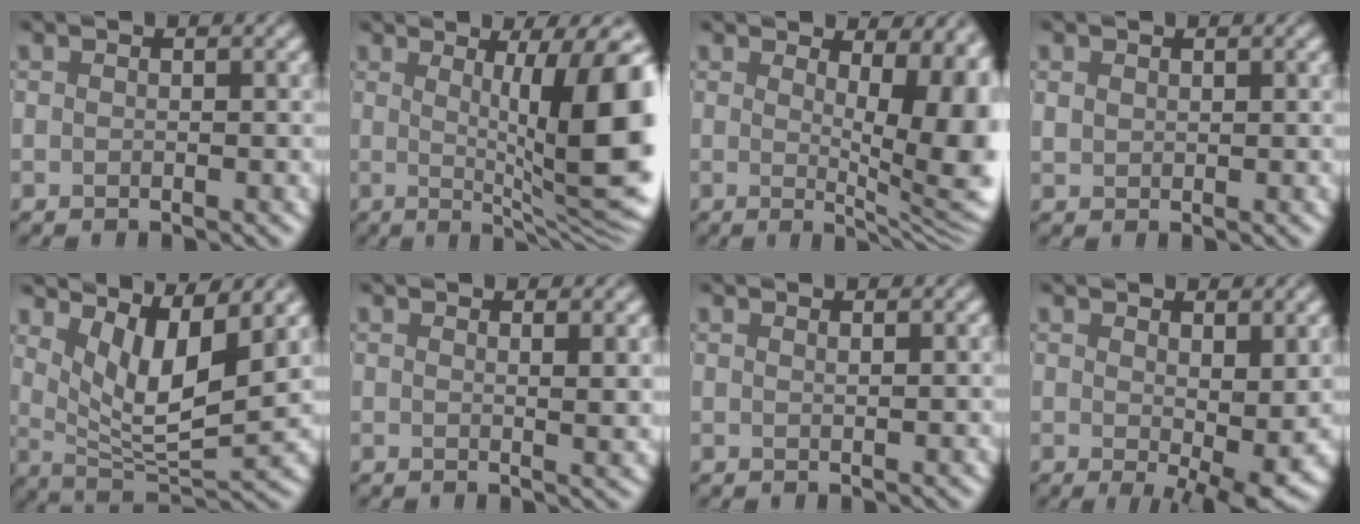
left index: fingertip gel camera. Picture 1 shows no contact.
{"total": 10.8, "force": [1.0, 2.3, 10.5], "torque": [-0.131, -0.006, 0.015]}
{"total": 11.9, "force": [2.7, 4.7, 10.6], "torque": [-0.100, -0.001, 0.044]}
{"total": 0.9, "force": [0.6, 0.6, 0.3], "torque": [-0.009, -0.002, 0.014]}
{"total": 6.8, "force": [3.1, 2.1, 5.6], "torque": [-0.108, -0.016, 0.054]}
{"total": 2.3, "force": [1.5, 0.6, 1.7], "torque": [-0.009, 0.001, 0.018]}
{"total": 0.7, "force": [0.6, 0.1, 0.3], "torque": [0.001, 0.001, 0.006]}
{"total": 5.7, "force": [1.1, 2.2, 5.1], "torque": [-0.086, -0.016, 0.025]}